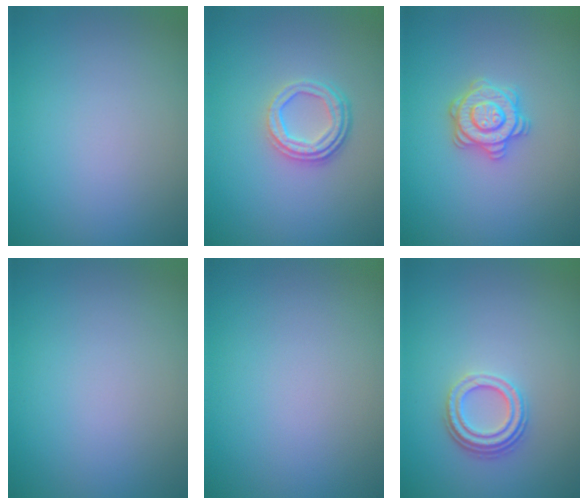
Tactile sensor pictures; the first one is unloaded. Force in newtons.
{"total": 3.5, "press": 2.6, "slide": 2.3}
{"total": 3.1, "press": 3.0, "slide": 0.5}
{"total": 0.0}
{"total": 0.0}
{"total": 3.2, "press": 2.4, "slide": 2.1}